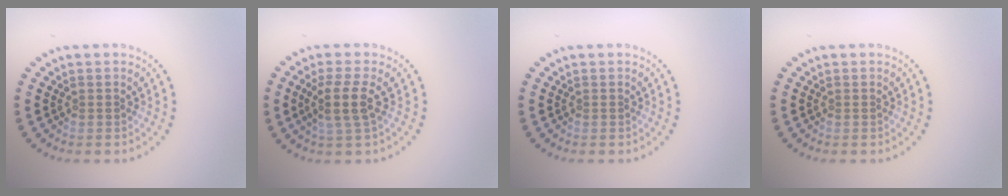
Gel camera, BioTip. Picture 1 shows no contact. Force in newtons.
{"total": 2.9, "press": 2.4, "slide": 1.6}
{"total": 0.0}
{"total": 0.0}